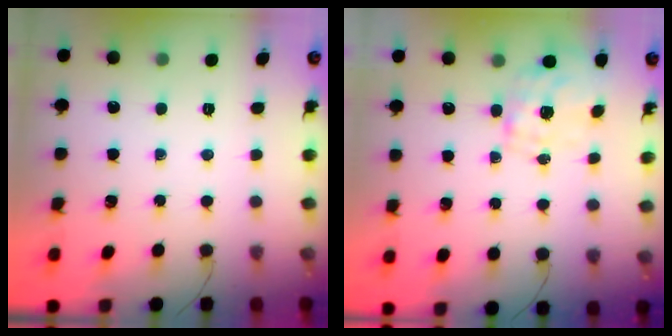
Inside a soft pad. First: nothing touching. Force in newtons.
{"total": 1.6, "press": 1.4, "slide": 0.8}